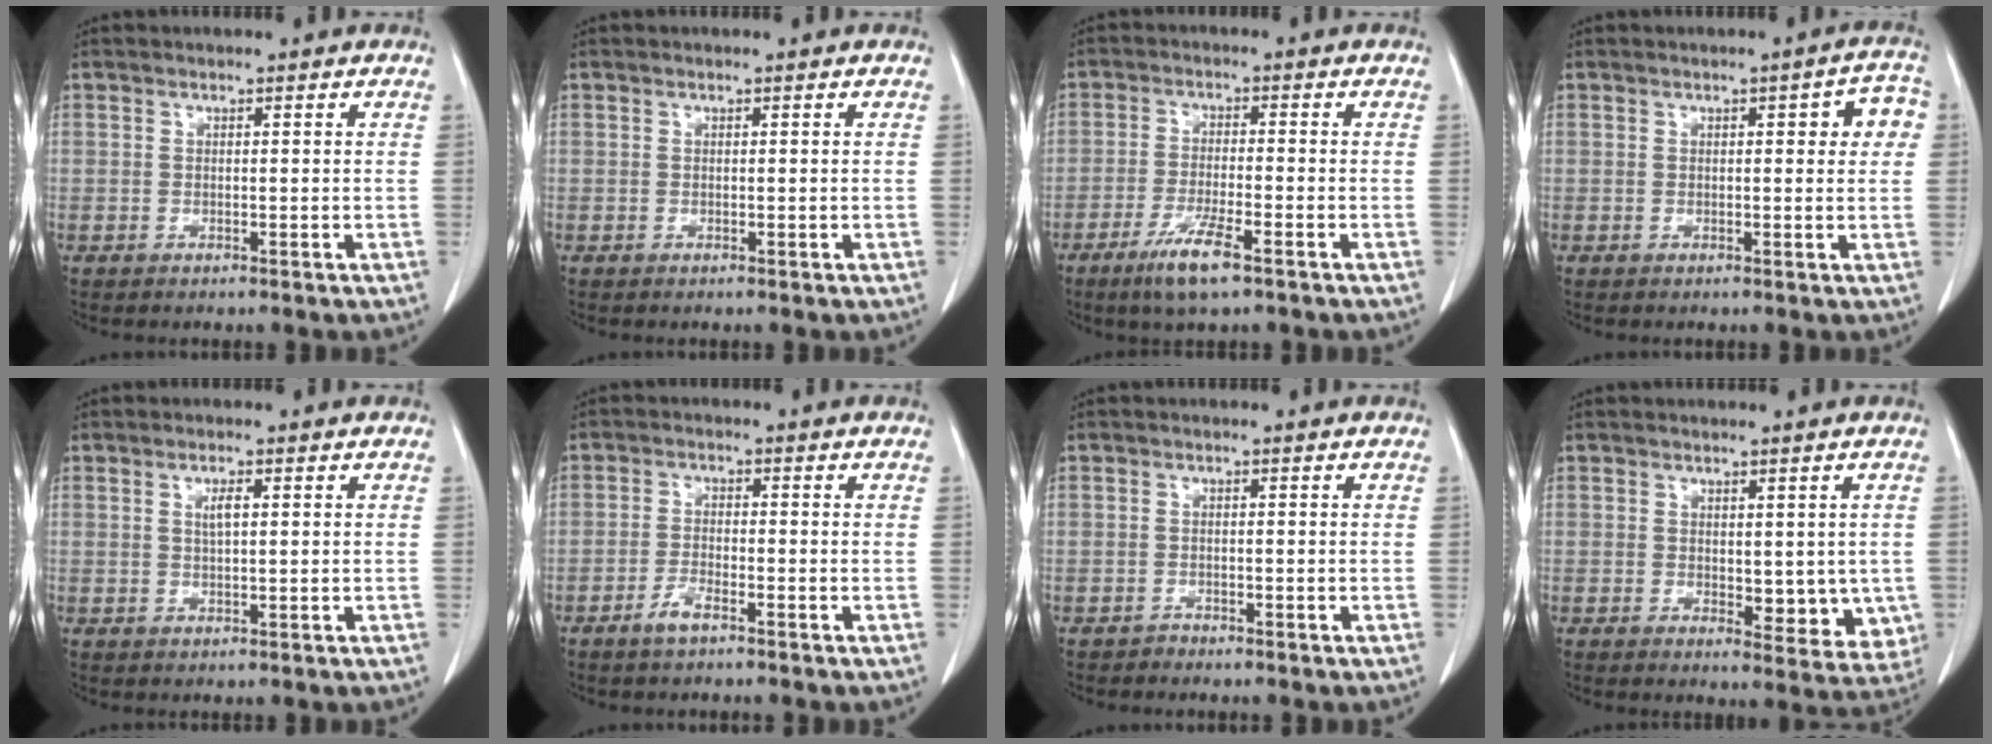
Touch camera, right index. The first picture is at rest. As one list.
[{"total": 0.0}, {"total": 6.6, "force": [-4.0, 0.5, 5.2], "torque": [-0.104, -0.013, -0.072]}, {"total": 4.6, "force": [1.0, 1.4, 4.2], "torque": [-0.043, 0.011, 0.008]}, {"total": 2.0, "force": [0.6, 0.3, 1.8], "torque": [-0.036, 0.002, 0.012]}, {"total": 2.8, "force": [-2.0, 0.6, 2.0], "torque": [-0.044, 0.001, -0.039]}, {"total": 0.8, "force": [-0.8, 0.1, -0.3], "torque": [0.005, -0.003, -0.015]}, {"total": 7.0, "force": [-0.3, 3.9, 5.9], "torque": [-0.044, -0.015, 0.003]}]